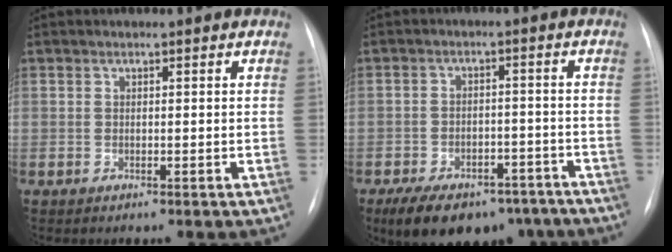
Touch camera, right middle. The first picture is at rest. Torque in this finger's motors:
{"motor_torque": [1.08, -1.06, 0.15, 0.06]}